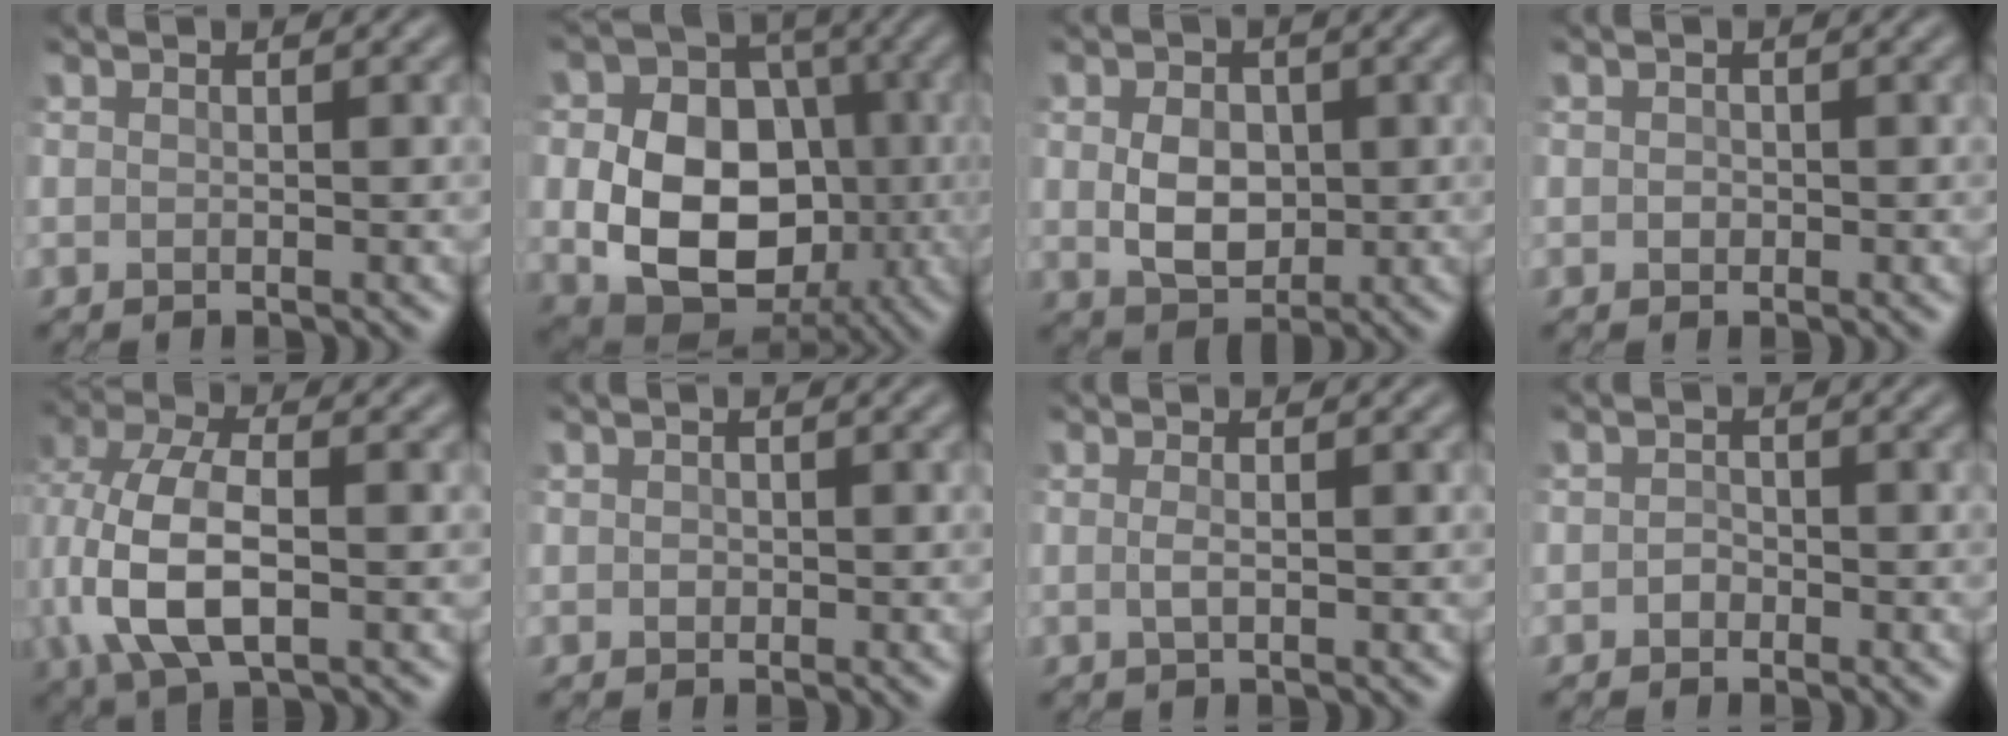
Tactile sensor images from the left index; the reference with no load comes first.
{"total": 12.2, "force": [-1.5, 9.3, 7.7], "torque": [-0.123, -0.015, -0.027]}
{"total": 4.4, "force": [0.1, 3.2, 3.0], "torque": [-0.060, -0.006, 0.004]}
{"total": 0.7, "force": [0.0, 0.6, 0.3], "torque": [-0.003, -0.003, -0.002]}
{"total": 8.8, "force": [-0.9, 4.6, 7.5], "torque": [-0.166, 0.008, -0.024]}
{"total": 0.6, "force": [0.0, 0.5, 0.2], "torque": [-0.002, -0.003, -0.002]}
{"total": 1.1, "force": [-0.1, 0.4, 1.0], "torque": [-0.022, 0.000, -0.003]}
{"total": 0.9, "force": [-0.4, 0.7, 0.4], "torque": [-0.007, -0.001, -0.010]}